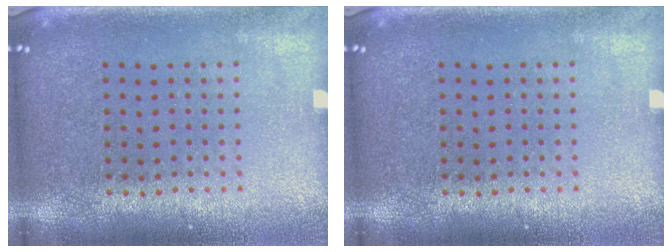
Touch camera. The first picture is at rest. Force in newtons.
{"total": 0.0}